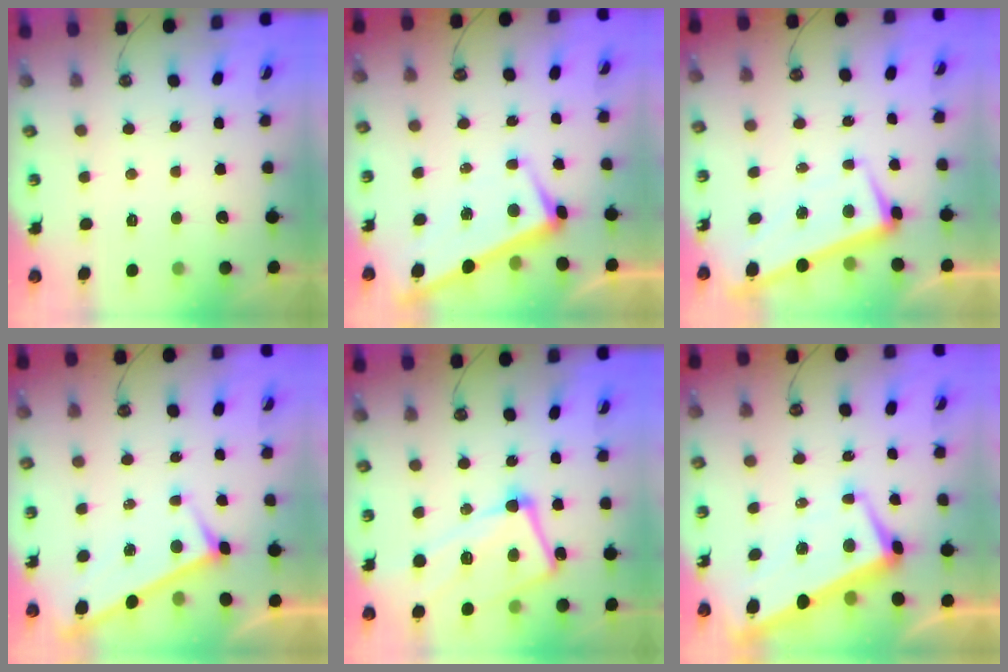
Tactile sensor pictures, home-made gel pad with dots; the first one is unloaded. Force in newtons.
{"total": 1.0, "press": 0.8, "slide": 0.5}
{"total": 2.1, "press": 1.3, "slide": 1.6}
{"total": 3.9, "press": 3.9, "slide": 0.4}
{"total": 14.4, "press": 14.3, "slide": 1.6}
{"total": 1.8, "press": 1.1, "slide": 1.3}